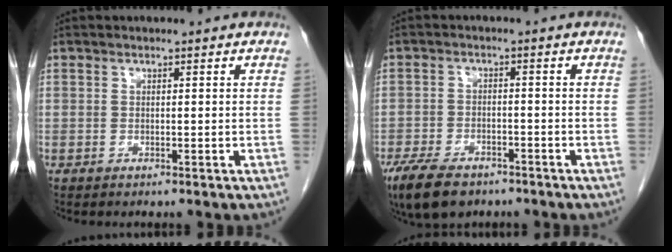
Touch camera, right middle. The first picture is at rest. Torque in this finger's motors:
{"motor_torque": [1.16, -0.98, 0.10, 0.10]}